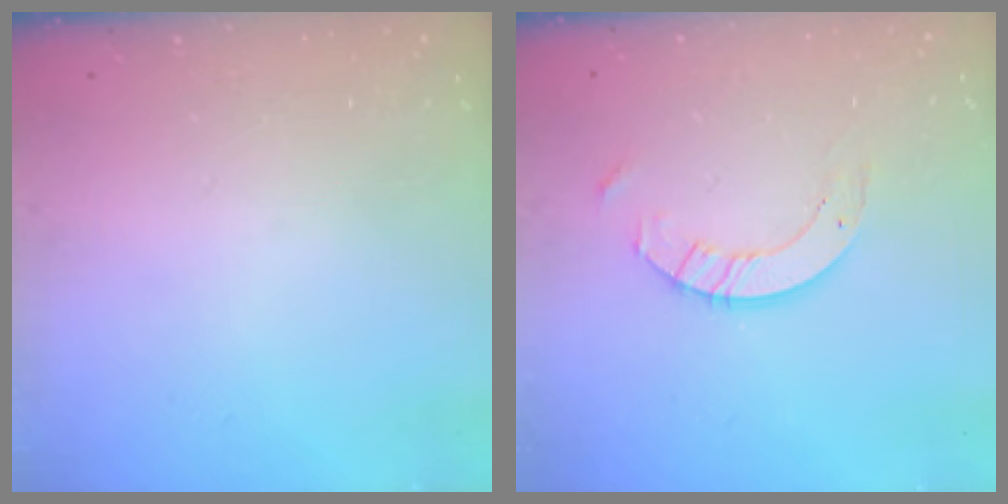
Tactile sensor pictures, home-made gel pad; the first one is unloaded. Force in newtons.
{"total": 6.1, "press": 6.1, "slide": 0.6}